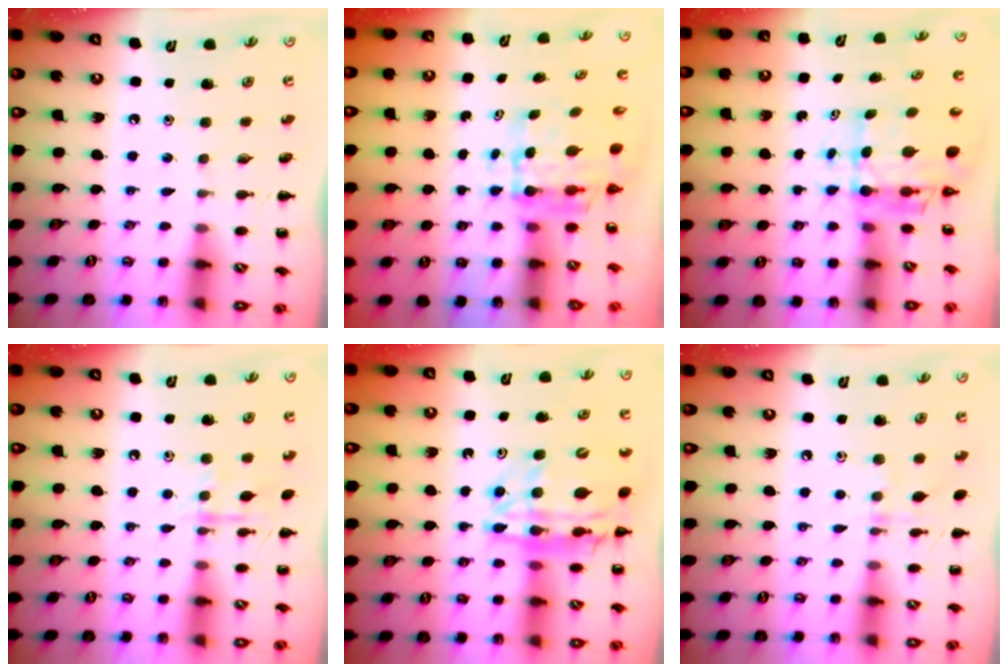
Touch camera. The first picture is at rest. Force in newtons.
{"total": 5.6, "press": 5.4, "slide": 1.5}
{"total": 6.1, "press": 5.7, "slide": 2.2}
{"total": 8.4, "press": 8.4, "slide": 0.7}
{"total": 18.6, "press": 18.0, "slide": 4.4}
{"total": 6.9, "press": 6.6, "slide": 1.9}